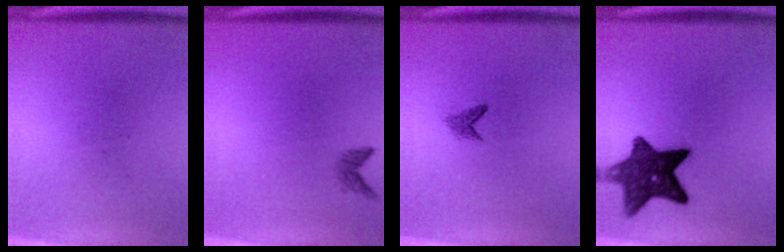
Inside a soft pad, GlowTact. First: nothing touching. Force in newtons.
{"total": 1.1}
{"total": 1.2}
{"total": 11.2}